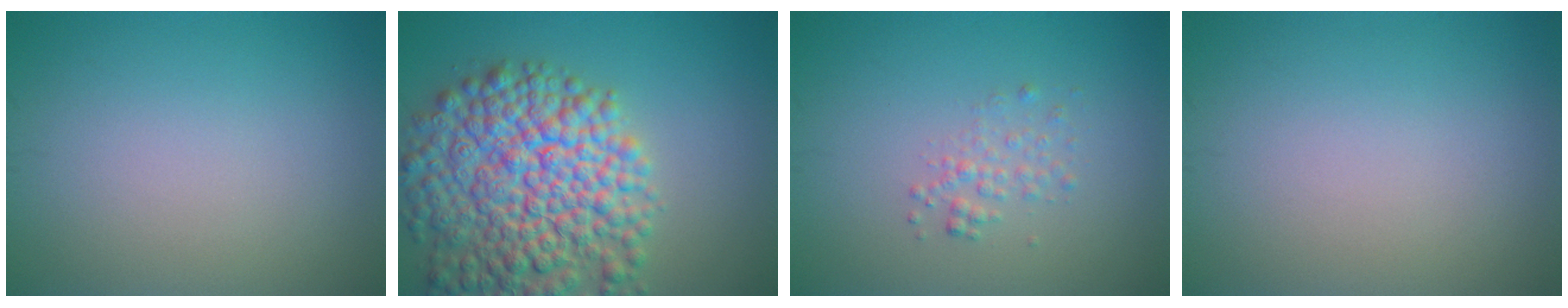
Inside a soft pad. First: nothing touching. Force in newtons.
{"total": 11.4, "press": 11.4, "slide": 0.6}
{"total": 1.4, "press": 1.4, "slide": 0.1}
{"total": 0.0}